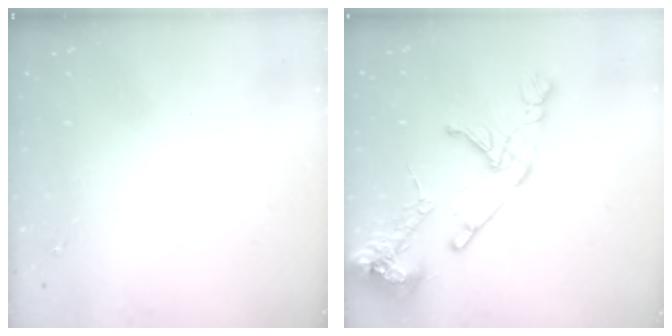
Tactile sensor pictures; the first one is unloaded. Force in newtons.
{"total": 14.1, "press": 14.0, "slide": 1.9}